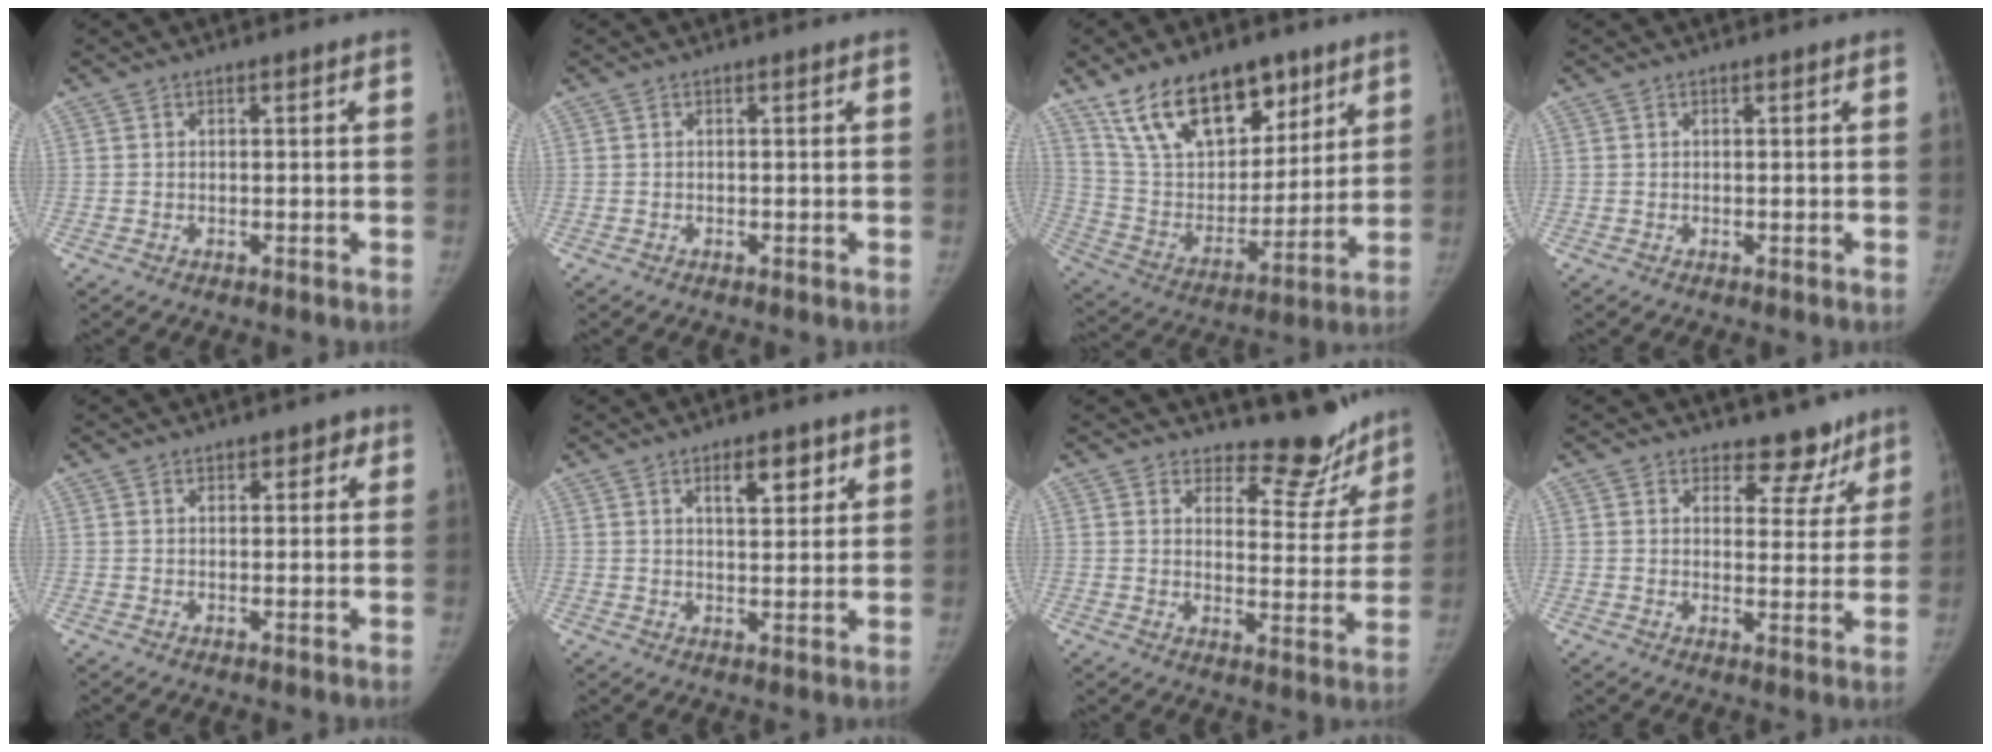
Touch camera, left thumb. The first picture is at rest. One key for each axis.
{"total": 0.0}
{"total": 21.3, "fx": 13.4, "fy": 11.5, "fz": 11.9, "tx": -0.157, "ty": -0.047, "tz": 0.247}
{"total": 0.0}
{"total": 2.5, "fx": 1.4, "fy": 1.7, "fz": 1.2, "tx": 0.009, "ty": -0.002, "tz": 0.015}
{"total": 5.9, "fx": 3.1, "fy": 2.6, "fz": 4.2, "tx": -0.043, "ty": -0.018, "tz": 0.048}
{"total": 10.5, "fx": 9.5, "fy": 4.3, "fz": 1.1, "tx": 0.035, "ty": -0.089, "tz": 0.115}
{"total": 7.2, "fx": 5.7, "fy": 4.3, "fz": 1.3, "tx": 0.026, "ty": -0.036, "tz": 0.066}